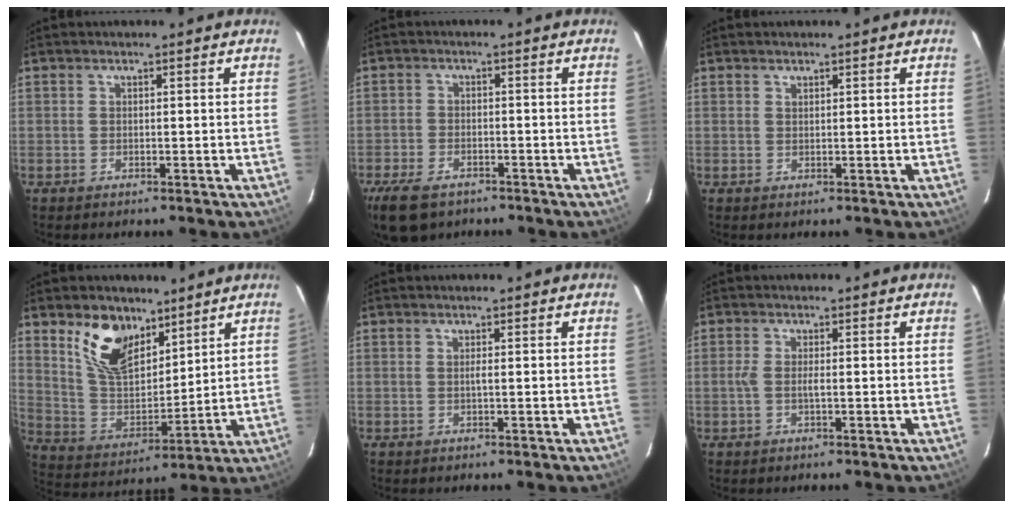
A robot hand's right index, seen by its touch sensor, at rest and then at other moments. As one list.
[{"total": 9.4, "force": [-6.5, 4.9, 4.7], "torque": [-0.125, -0.016, -0.117]}, {"total": 0.5, "force": [0.5, 0.2, 0.1], "torque": [-0.001, 0.001, 0.010]}, {"total": 14.0, "force": [8.8, 7.4, 8.1], "torque": [-0.158, 0.000, 0.172]}, {"total": 0.6, "force": [0.0, -0.2, 0.5], "torque": [-0.011, 0.000, -0.002]}, {"total": 2.2, "force": [-0.4, 0.3, 2.2], "torque": [-0.044, 0.000, -0.009]}]